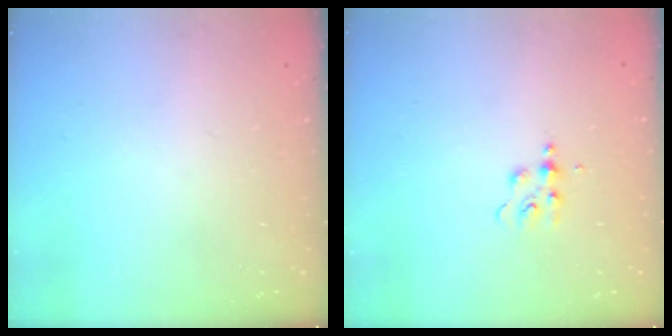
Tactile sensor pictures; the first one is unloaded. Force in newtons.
{"total": 4.2, "press": 4.2, "slide": 0.5}